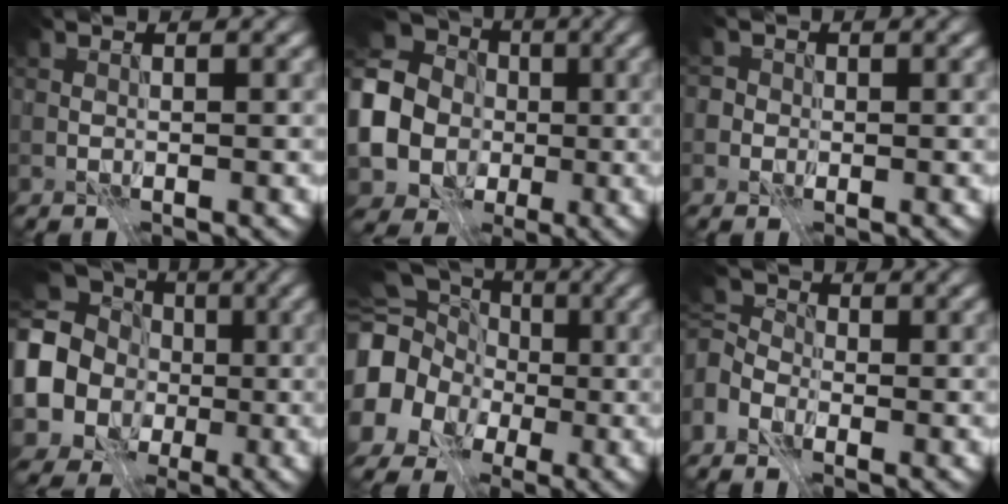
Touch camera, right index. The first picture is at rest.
{"total": 14.9, "force": [-0.7, 13.6, 6.1], "torque": [-0.169, -0.001, -0.048]}
{"total": 2.2, "force": [0.3, 2.1, 0.6], "torque": [0.016, 0.012, -0.024]}
{"total": 13.2, "force": [0.0, 11.8, 5.8], "torque": [-0.137, 0.000, -0.042]}
{"total": 17.0, "force": [-1.6, 15.7, 6.3], "torque": [-0.171, -0.010, -0.068]}
{"total": 5.1, "force": [-2.6, 3.4, 2.7], "torque": [-0.059, -0.004, -0.051]}